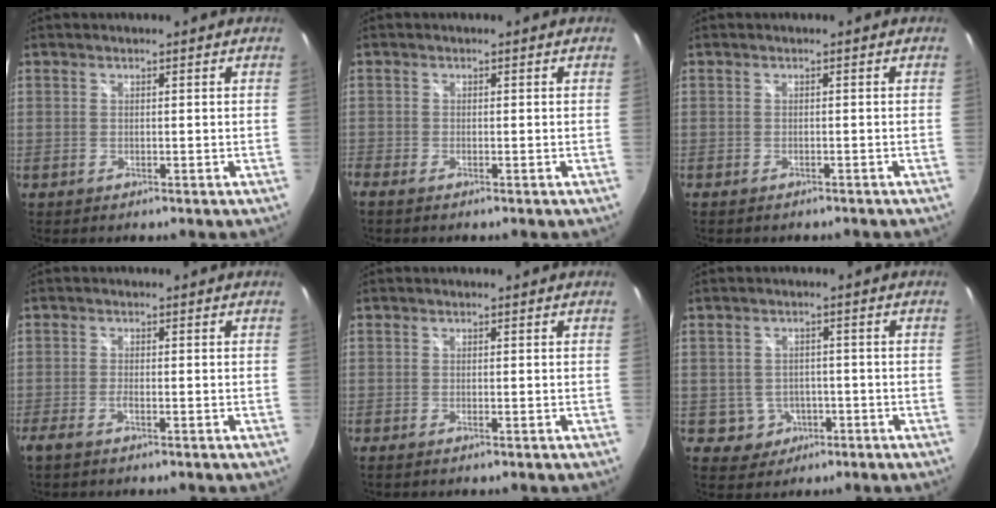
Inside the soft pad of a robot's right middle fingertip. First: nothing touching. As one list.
[{"total": 1.2, "force": [-1.0, 0.0, 0.6], "torque": [-0.017, -0.002, -0.021]}, {"total": 1.9, "force": [-1.6, 0.5, 0.7], "torque": [-0.016, -0.008, -0.023]}, {"total": 2.3, "force": [-1.3, 0.2, 1.8], "torque": [-0.035, -0.005, -0.022]}, {"total": 0.9, "force": [-0.5, -0.3, 0.6], "torque": [-0.009, 0.001, -0.009]}, {"total": 4.5, "force": [-1.5, 4.2, 0.7], "torque": [-0.026, 0.012, -0.011]}]